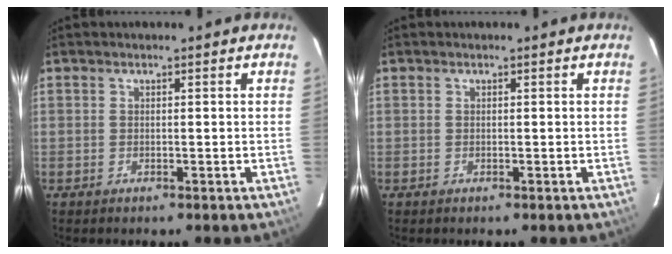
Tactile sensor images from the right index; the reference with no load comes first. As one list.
[{"total": 0.0}]